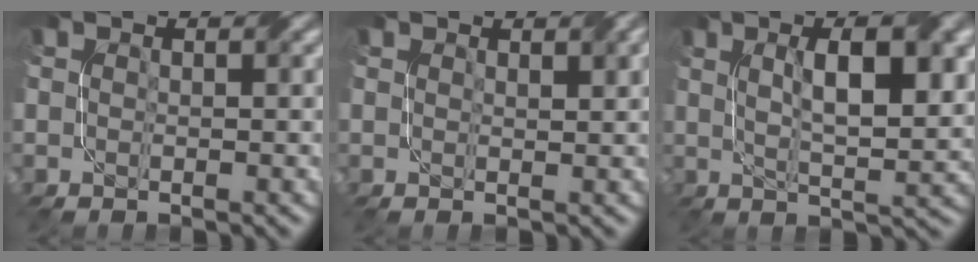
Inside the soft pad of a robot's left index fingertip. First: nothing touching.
{"total": 1.6, "force": [1.1, 0.3, 1.1], "torque": [-0.013, -0.001, 0.020]}
{"total": 8.8, "force": [2.3, 2.9, 8.0], "torque": [-0.107, 0.011, 0.033]}